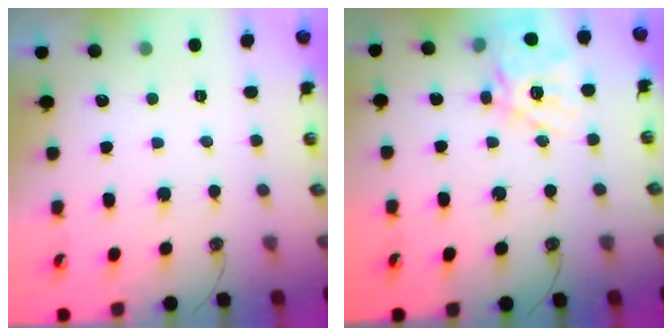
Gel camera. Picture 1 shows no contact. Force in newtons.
{"total": 17.9, "press": 17.7, "slide": 2.7}